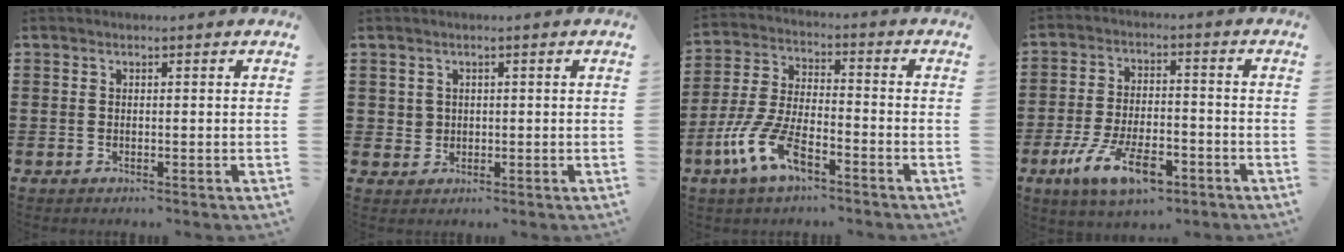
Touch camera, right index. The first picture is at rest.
{"total": 1.4, "force": [0.6, 1.3, 0.2], "torque": [-0.011, 0.004, 0.011]}
{"total": 9.4, "force": [-5.4, 3.5, 6.8], "torque": [-0.172, -0.008, -0.108]}
{"total": 9.9, "force": [-5.6, 3.9, 7.1], "torque": [-0.149, 0.006, -0.102]}